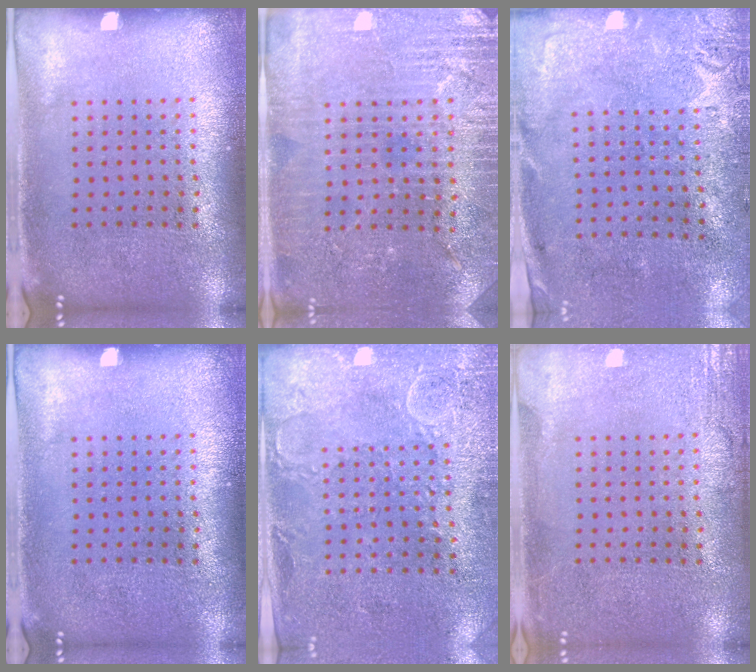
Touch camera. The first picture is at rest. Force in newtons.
{"total": 3.3, "press": 3.2, "slide": 0.6}
{"total": 2.8, "press": 2.2, "slide": 1.8}
{"total": 0.0}
{"total": 2.7, "press": 2.4, "slide": 1.2}
{"total": 2.6, "press": 2.6, "slide": 0.3}